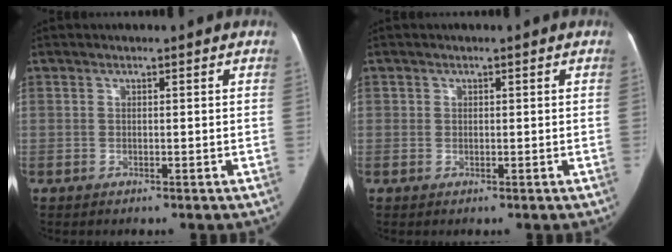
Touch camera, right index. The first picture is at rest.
{"total": 0.7, "force": [0.1, 0.7, -0.2], "torque": [0.013, 0.001, -0.002]}